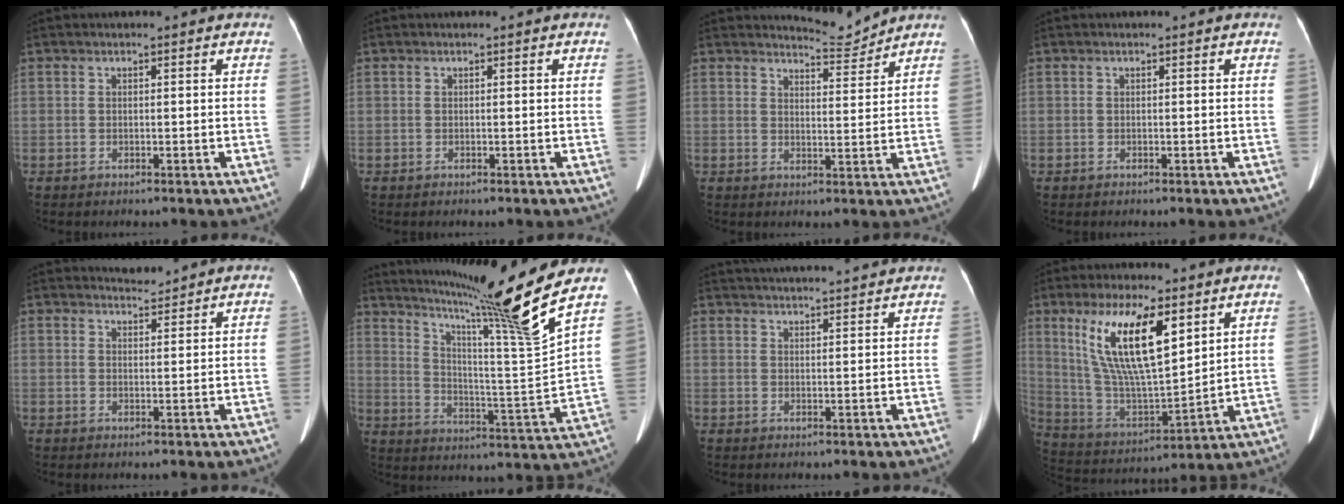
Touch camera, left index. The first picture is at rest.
{"total": 0.0}
{"total": 3.9, "force": [3.9, -0.6, -0.7], "torque": [0.001, -0.020, 0.062]}
{"total": 0.0}
{"total": 1.8, "force": [1.7, -0.1, -0.4], "torque": [-0.001, -0.002, 0.032]}
{"total": 17.9, "force": [14.0, -4.4, 10.2], "torque": [-0.165, -0.061, 0.208]}
{"total": 11.5, "force": [10.9, 0.4, 3.8], "torque": [-0.061, 0.027, 0.144]}
{"total": 15.9, "force": [7.1, 4.1, 13.6], "torque": [-0.273, 0.003, 0.137]}